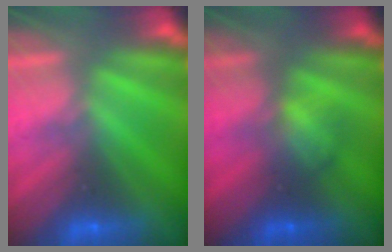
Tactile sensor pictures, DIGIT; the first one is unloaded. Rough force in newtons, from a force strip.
{"total": 2.0}